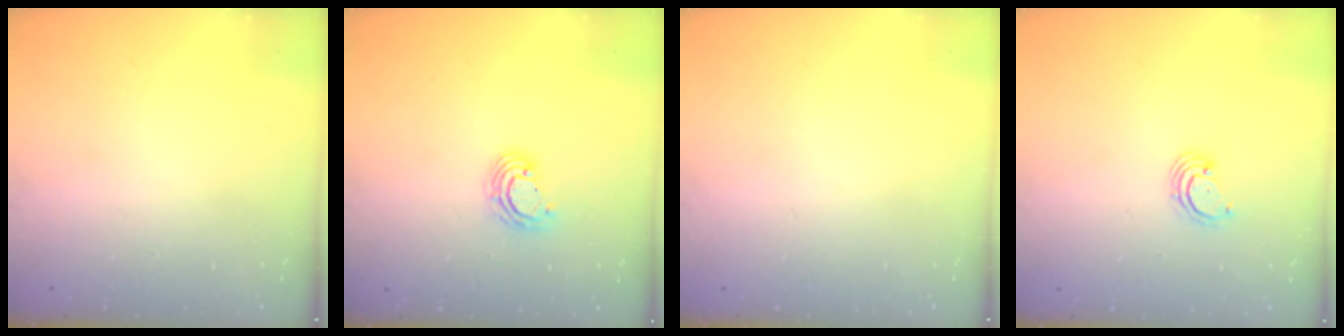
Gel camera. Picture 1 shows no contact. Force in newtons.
{"total": 5.1, "press": 5.1, "slide": 0.3}
{"total": 0.0}
{"total": 2.7, "press": 2.7, "slide": 0.3}